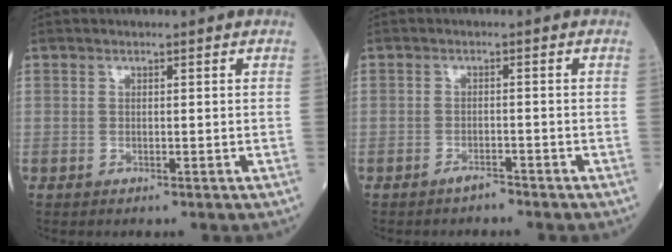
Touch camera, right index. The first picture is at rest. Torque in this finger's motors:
{"motor_torque": [0.26, -0.13, 0.10, 0.02]}